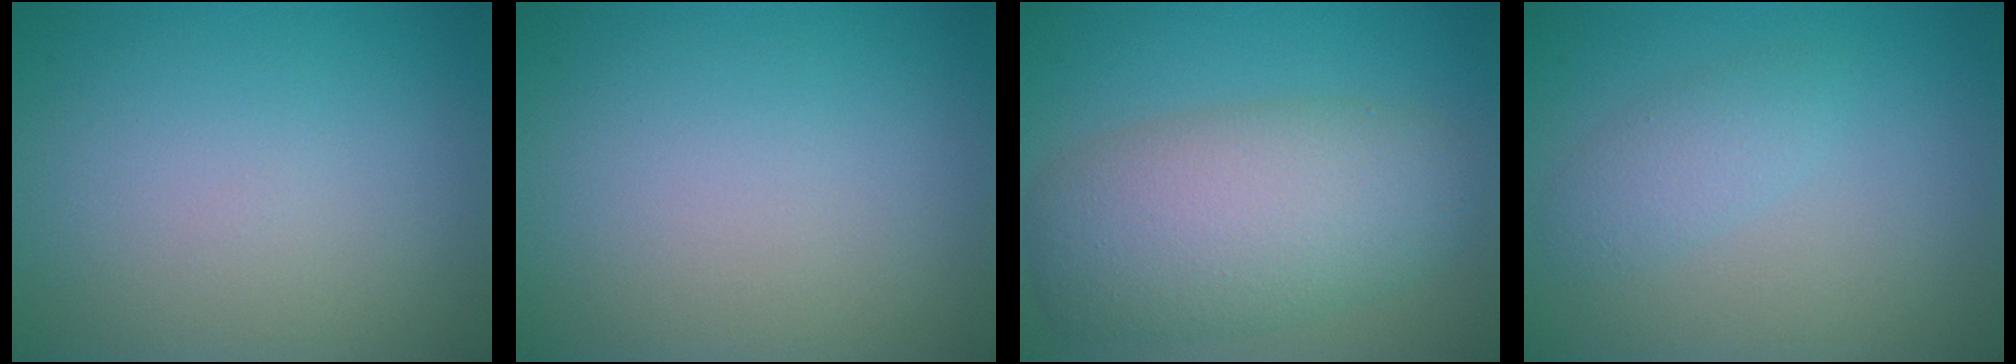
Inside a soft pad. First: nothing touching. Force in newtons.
{"total": 0.0}
{"total": 8.2, "press": 8.2, "slide": 0.4}
{"total": 1.9, "press": 1.9, "slide": 0.1}